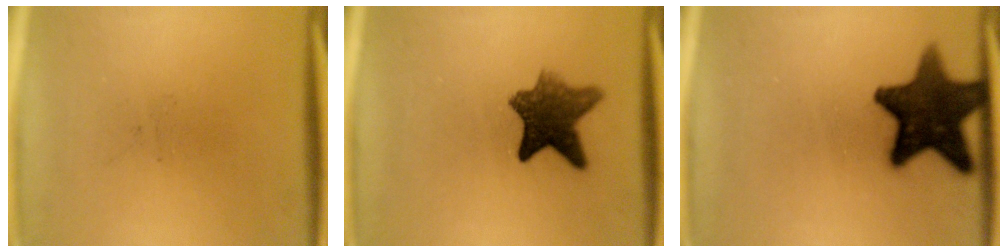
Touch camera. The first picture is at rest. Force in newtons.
{"total": 8.3}
{"total": 14.8}